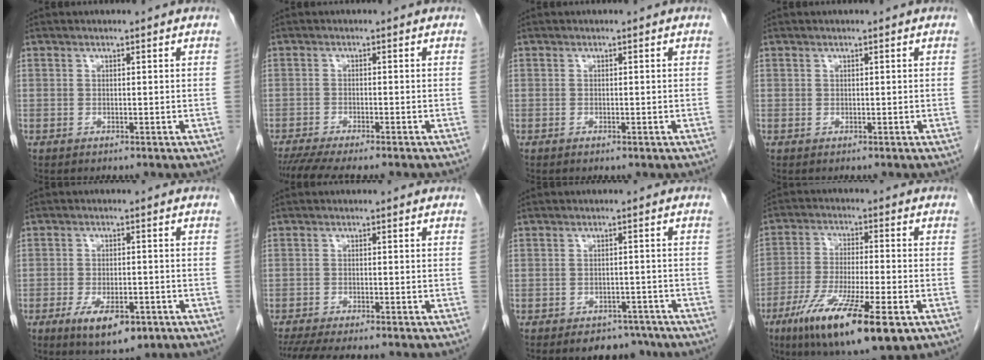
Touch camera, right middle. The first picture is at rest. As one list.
[{"total": 8.8, "force": [-7.4, 0.9, 4.6], "torque": [-0.064, -0.011, -0.114]}, {"total": 0.6, "force": [-0.4, 0.2, 0.5], "torque": [-0.009, -0.001, -0.003]}, {"total": 0.0}, {"total": 7.5, "force": [-3.9, 3.0, 5.7], "torque": [-0.093, -0.008, -0.052]}, {"total": 9.3, "force": [-7.9, 1.2, 4.8], "torque": [-0.066, -0.008, -0.119]}, {"total": 4.7, "force": [-3.7, 2.5, 1.4], "torque": [-0.007, 0.007, -0.049]}, {"total": 16.7, "force": [-8.8, 2.8, 14.0], "torque": [-0.238, -0.036, -0.143]}]